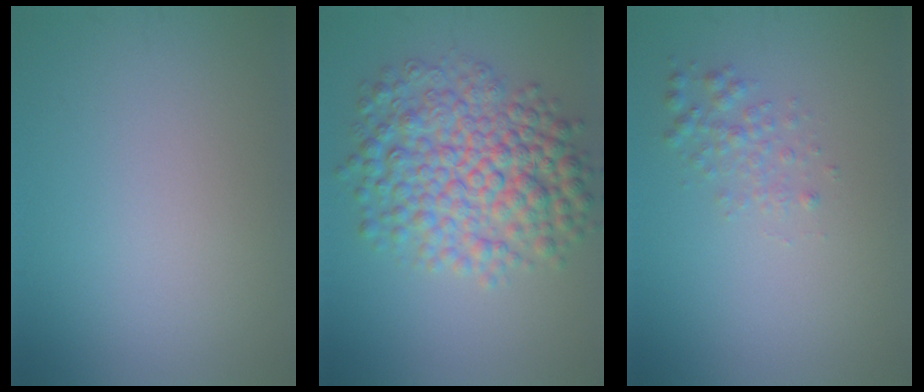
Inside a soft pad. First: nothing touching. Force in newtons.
{"total": 8.4, "press": 8.4, "slide": 0.1}
{"total": 1.7, "press": 1.7, "slide": 0.0}